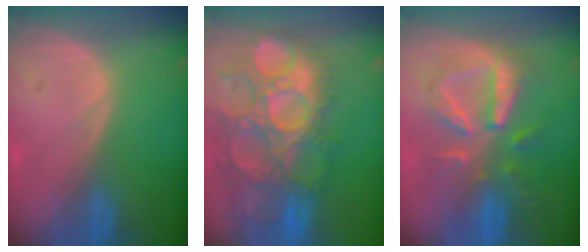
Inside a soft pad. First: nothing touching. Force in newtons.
{"total": 14.2, "press": 12.7, "slide": 6.4}
{"total": 8.5, "press": 8.3, "slide": 1.5}